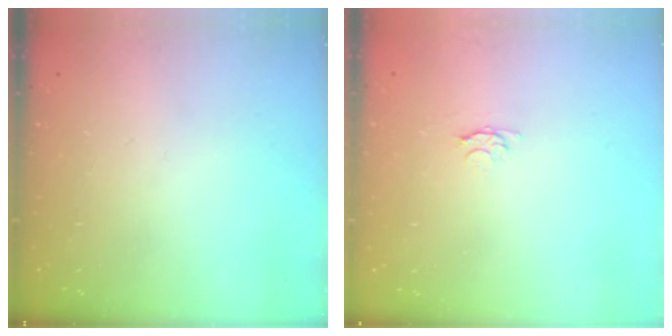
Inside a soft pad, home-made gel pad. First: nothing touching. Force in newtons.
{"total": 3.3, "press": 3.2, "slide": 0.5}